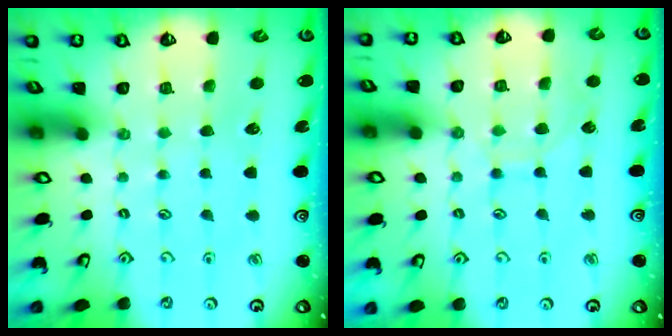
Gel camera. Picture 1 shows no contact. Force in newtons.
{"total": 7.9, "press": 7.9, "slide": 0.5}